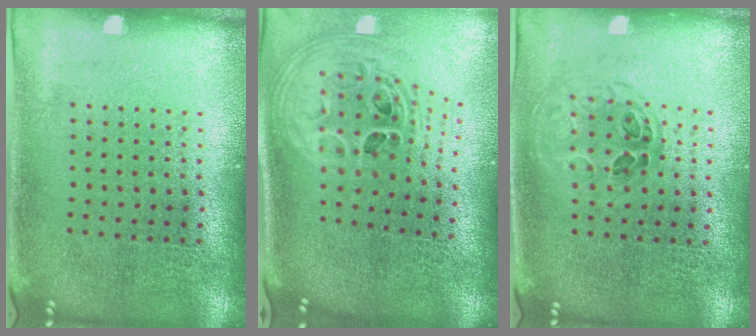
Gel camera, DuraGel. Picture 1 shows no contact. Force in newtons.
{"total": 2.9, "press": 2.0, "slide": 2.0}
{"total": 1.0, "press": 0.9, "slide": 0.4}